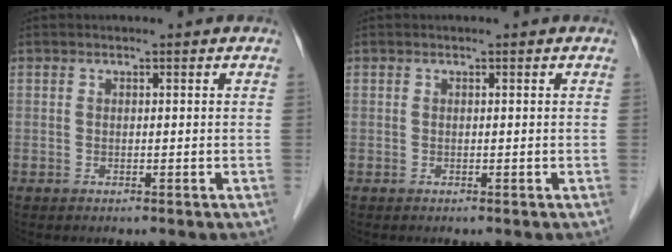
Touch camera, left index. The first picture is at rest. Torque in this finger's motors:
{"motor_torque": [0.01, 0.00, -0.02, 0.00]}